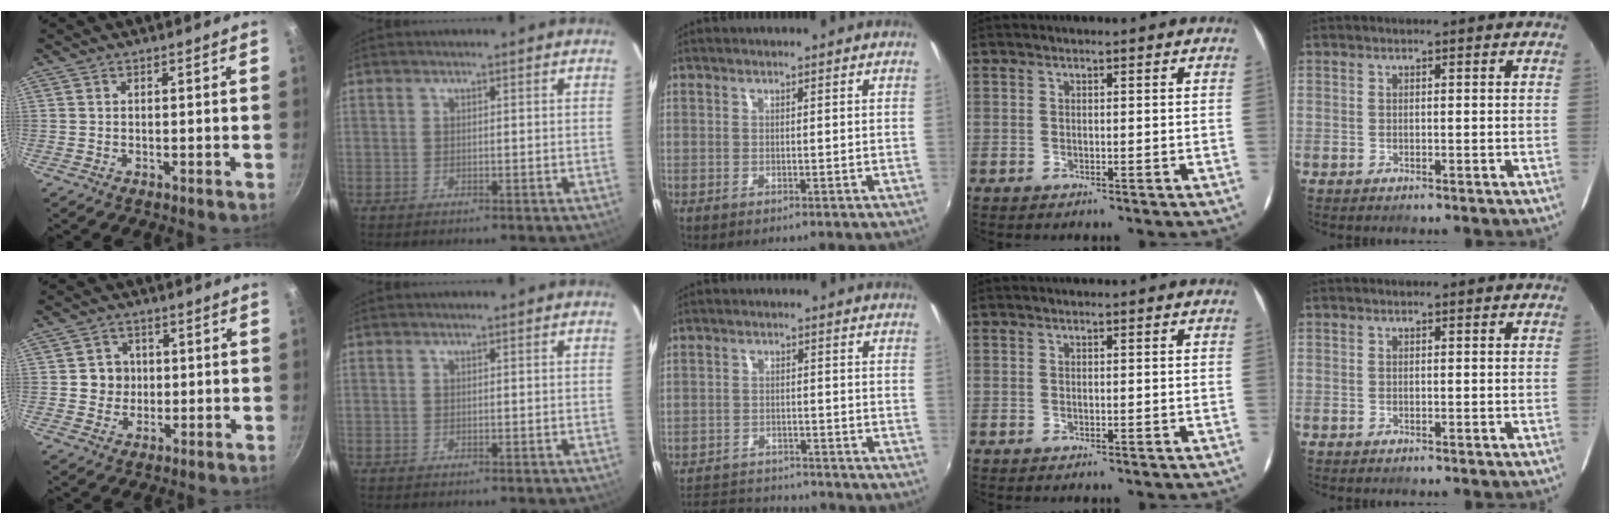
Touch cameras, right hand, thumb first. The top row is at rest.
{"thumb": {"total": 4.9, "force": [0.3, 4.7, 1.5], "torque": [0.009, 0.003, 0.001]}, "middle": {"total": 7.5, "force": [-7.1, 2.4, 1.0], "torque": [-0.041, 0.021, -0.112]}}